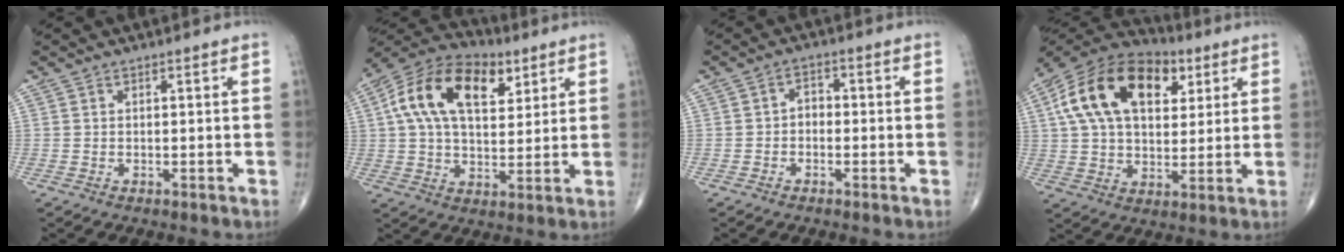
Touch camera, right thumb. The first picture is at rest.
{"total": 17.9, "force": [6.3, 10.4, 13.1], "torque": [-0.213, 0.002, 0.100]}
{"total": 2.6, "force": [-0.7, 2.0, 1.6], "torque": [-0.011, 0.017, -0.023]}
{"total": 21.3, "force": [7.3, 13.1, 15.2], "torque": [-0.253, 0.010, 0.116]}